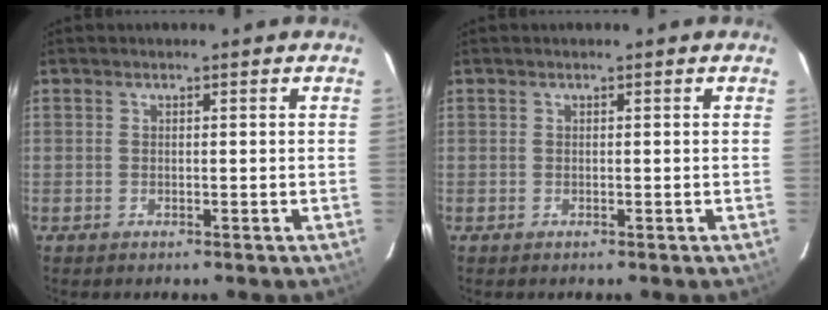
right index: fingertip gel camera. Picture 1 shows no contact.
{"total": 0.0}